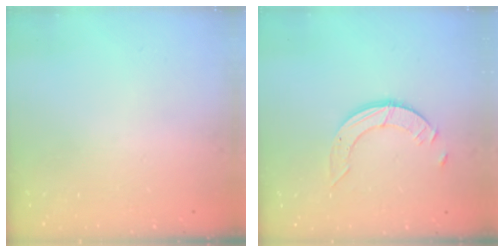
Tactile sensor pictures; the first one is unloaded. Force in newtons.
{"total": 3.7, "press": 3.6, "slide": 0.4}